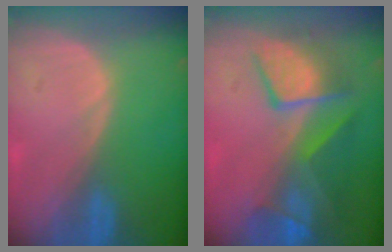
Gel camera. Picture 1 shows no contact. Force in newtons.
{"total": 9.6, "press": 8.7, "slide": 4.1}